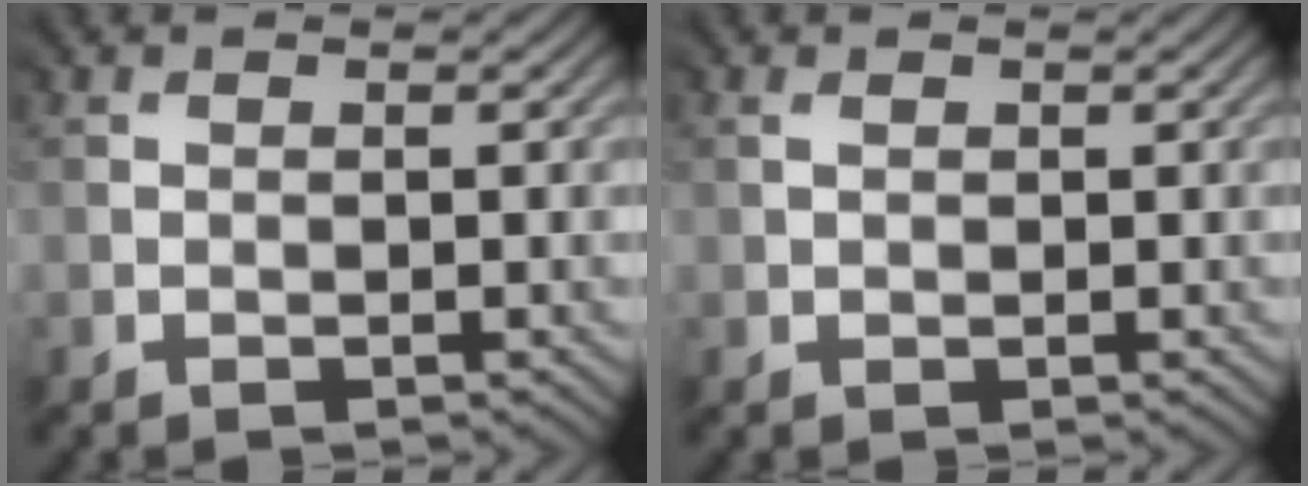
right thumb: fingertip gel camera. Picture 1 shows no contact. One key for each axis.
{"total": 0.9, "fx": 0.4, "fy": 0.7, "fz": 0.4, "tx": -0.013, "ty": 0.002, "tz": 0.010}